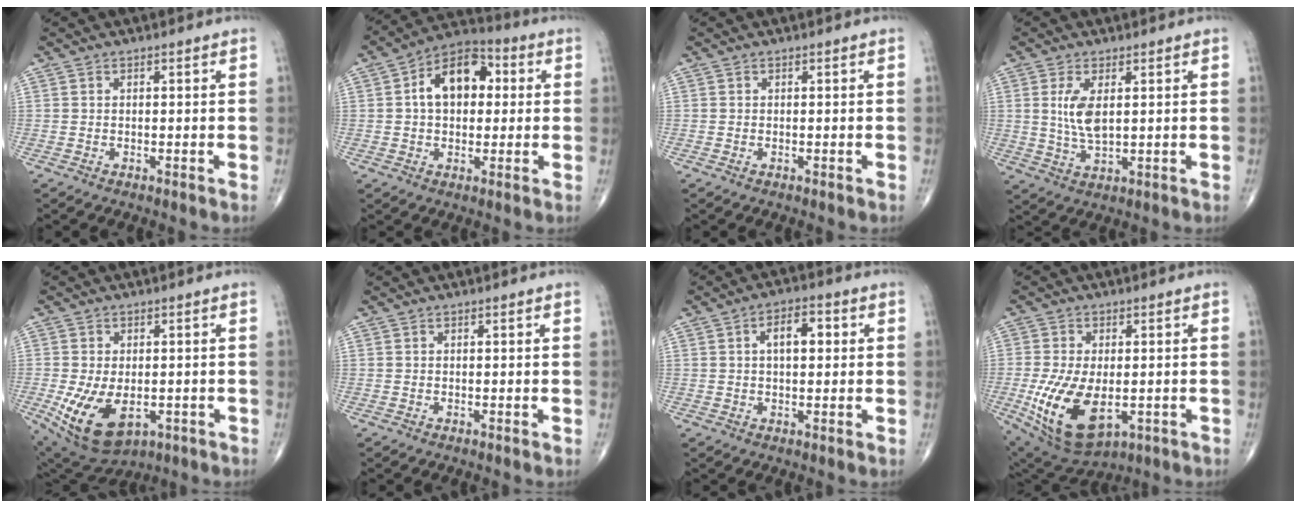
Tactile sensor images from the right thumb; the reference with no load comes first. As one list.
[{"total": 12.5, "force": [2.0, 8.1, 9.4], "torque": [-0.127, 0.025, 0.022]}, {"total": 0.0}, {"total": 6.3, "force": [1.4, 2.7, 5.5], "torque": [-0.114, -0.012, 0.035]}, {"total": 12.4, "force": [-3.4, 7.3, 9.5], "torque": [-0.168, -0.007, -0.036]}, {"total": 0.0}, {"total": 6.2, "force": [1.3, 3.1, 5.2], "torque": [-0.072, 0.011, 0.017]}, {"total": 14.9, "force": [-3.2, 8.1, 12.1], "torque": [-0.234, -0.014, -0.031]}]